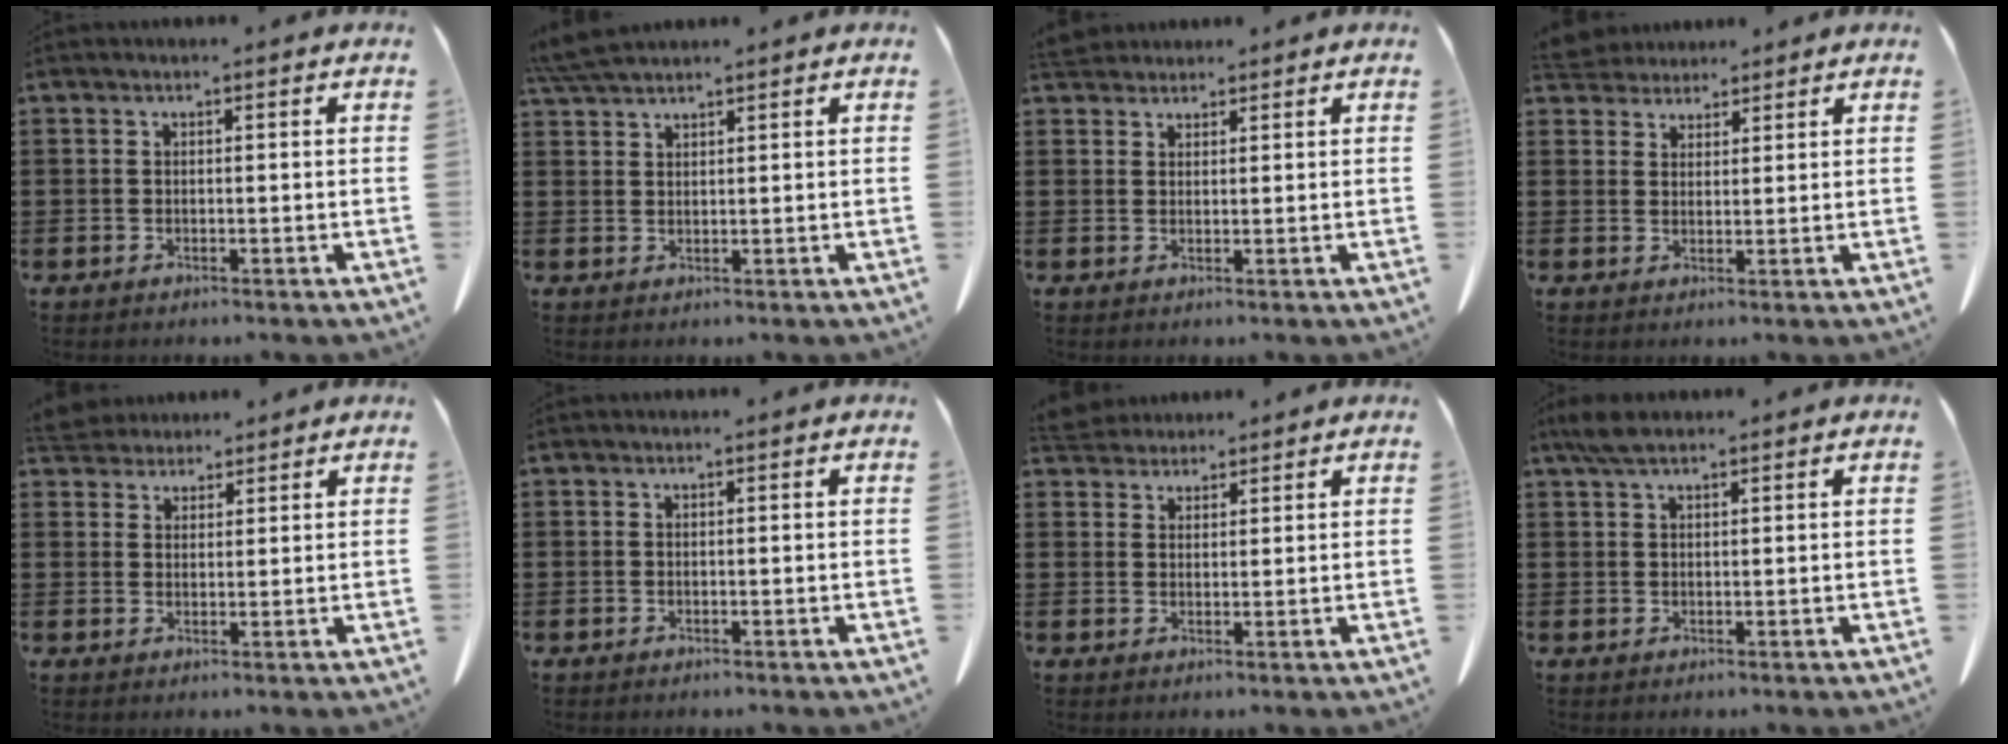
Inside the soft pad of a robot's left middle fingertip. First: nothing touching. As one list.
[{"total": 4.2, "force": [3.7, 0.5, 1.9], "torque": [-0.049, -0.004, 0.070]}, {"total": 3.0, "force": [2.8, 1.0, 0.8], "torque": [-0.023, -0.002, 0.055]}, {"total": 3.9, "force": [3.7, 1.1, 0.3], "torque": [-0.019, -0.008, 0.071]}, {"total": 4.0, "force": [3.8, 1.1, 0.5], "torque": [-0.024, -0.008, 0.073]}, {"total": 0.0}, {"total": 3.6, "force": [3.4, 1.0, 0.4], "torque": [-0.021, -0.006, 0.067]}, {"total": 3.2, "force": [2.2, 1.0, 2.1], "torque": [-0.047, 0.003, 0.041]}]